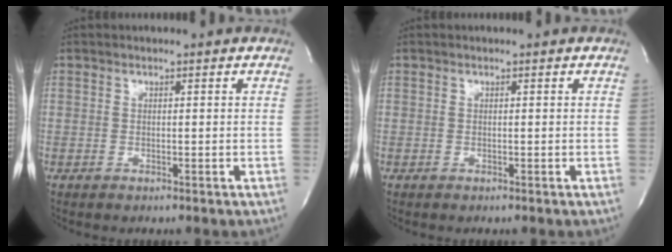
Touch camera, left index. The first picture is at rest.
{"total": 0.0}